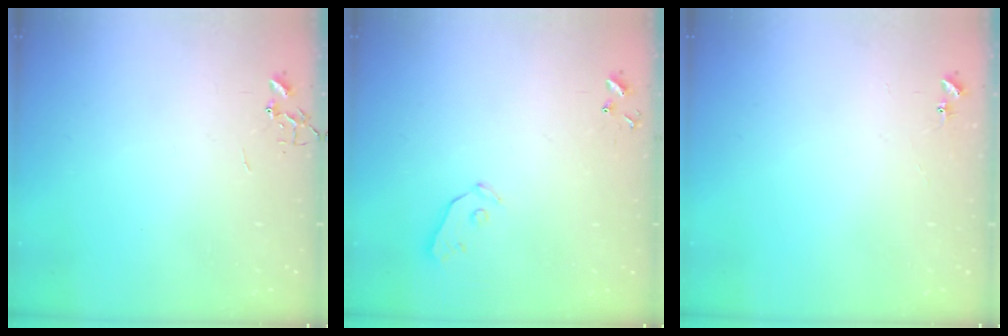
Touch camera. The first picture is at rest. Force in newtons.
{"total": 3.8, "press": 3.8, "slide": 0.4}
{"total": 5.4, "press": 5.4, "slide": 0.6}